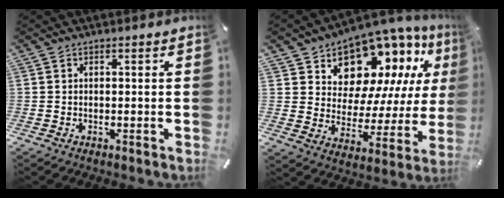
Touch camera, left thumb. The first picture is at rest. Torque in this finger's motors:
{"motor_torque": [2.51, 2.50, 1.43, -1.34, 0.33]}